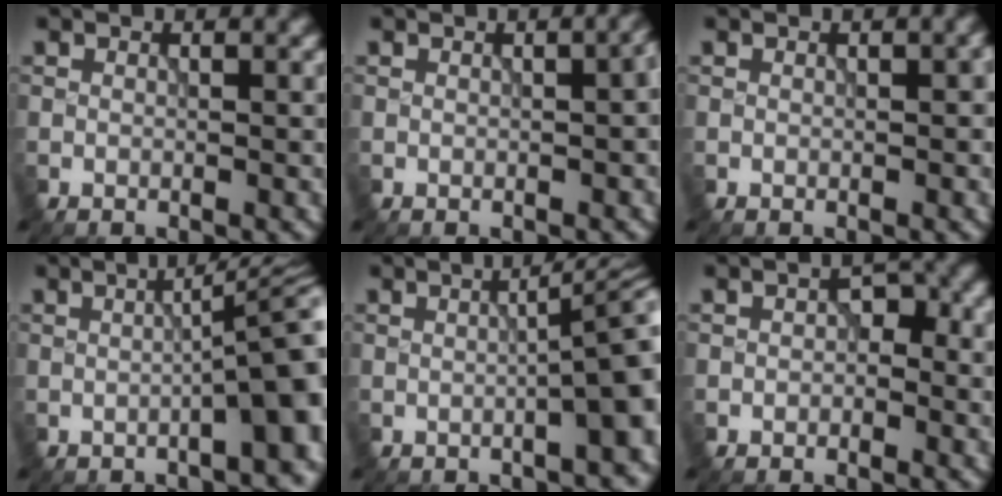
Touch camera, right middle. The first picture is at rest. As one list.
[{"total": 2.9, "force": [-0.1, 1.2, 2.7], "torque": [-0.021, -0.003, 0.010]}, {"total": 1.1, "force": [0.0, 0.5, 1.0], "torque": [-0.011, 0.000, 0.003]}, {"total": 9.5, "force": [-0.9, 2.7, 9.1], "torque": [-0.082, 0.010, -0.014]}, {"total": 7.3, "force": [-0.5, 2.0, 7.0], "torque": [-0.062, 0.007, -0.002]}, {"total": 1.9, "force": [-0.1, 1.3, 1.3], "torque": [-0.017, 0.000, -0.007]}]